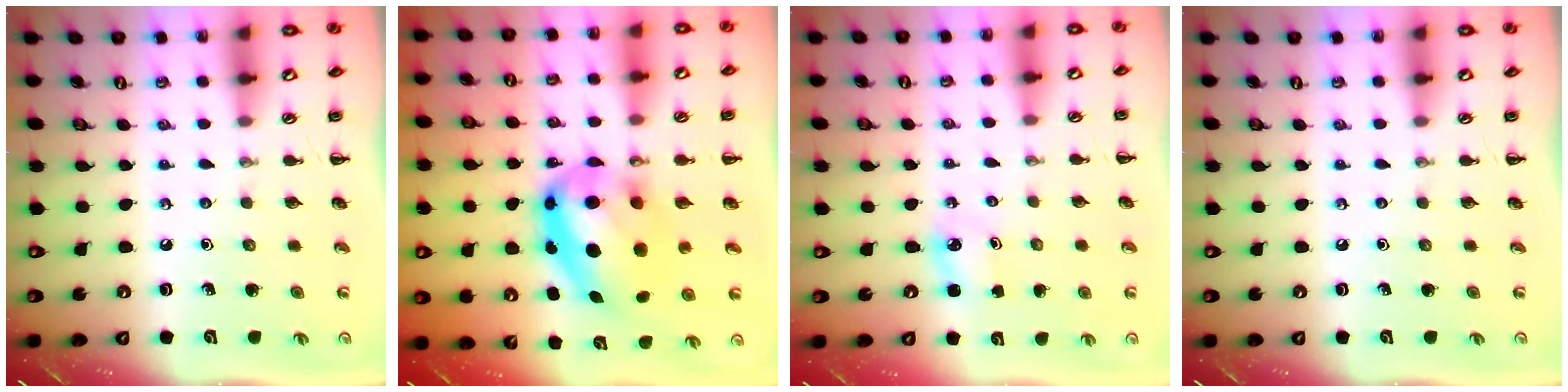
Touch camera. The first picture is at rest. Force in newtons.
{"total": 15.3, "press": 14.8, "slide": 3.7}
{"total": 2.2, "press": 2.2, "slide": 0.3}
{"total": 0.0}